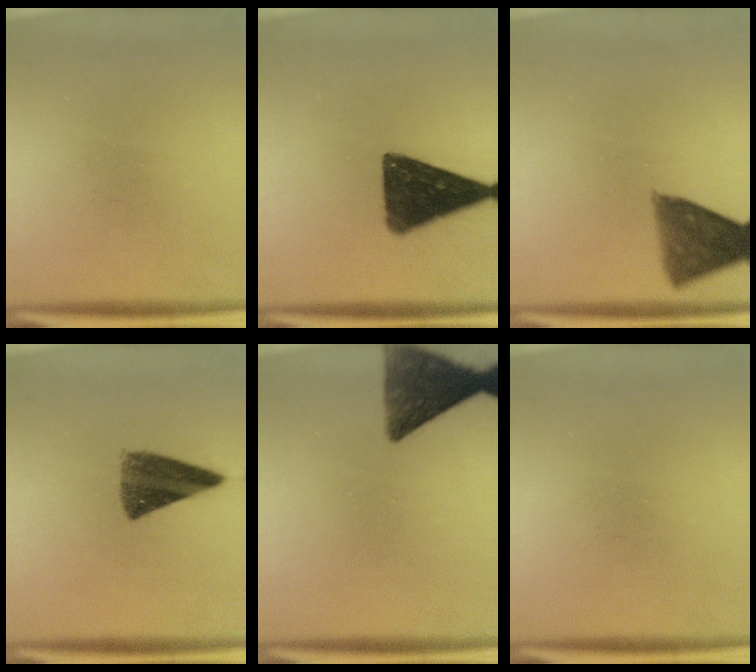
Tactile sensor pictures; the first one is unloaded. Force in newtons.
{"total": 13.8}
{"total": 8.4}
{"total": 9.6}
{"total": 11.1}
{"total": 0.0}